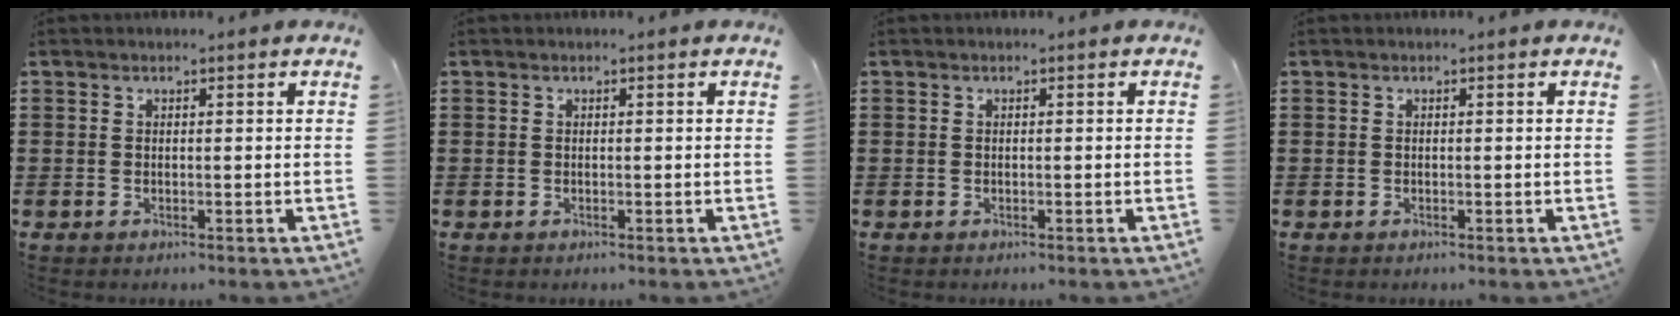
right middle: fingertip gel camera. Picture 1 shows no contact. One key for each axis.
{"total": 0.0}
{"total": 0.0}
{"total": 0.0}